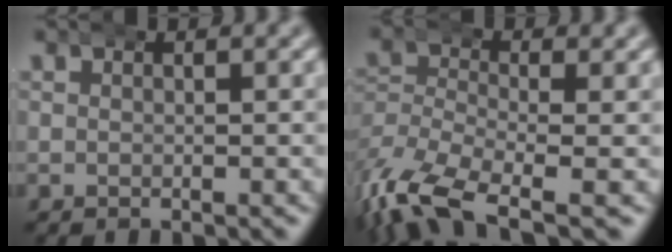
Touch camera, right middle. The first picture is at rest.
{"total": 6.6, "force": [-3.6, 3.2, 4.4], "torque": [-0.108, -0.036, -0.046]}